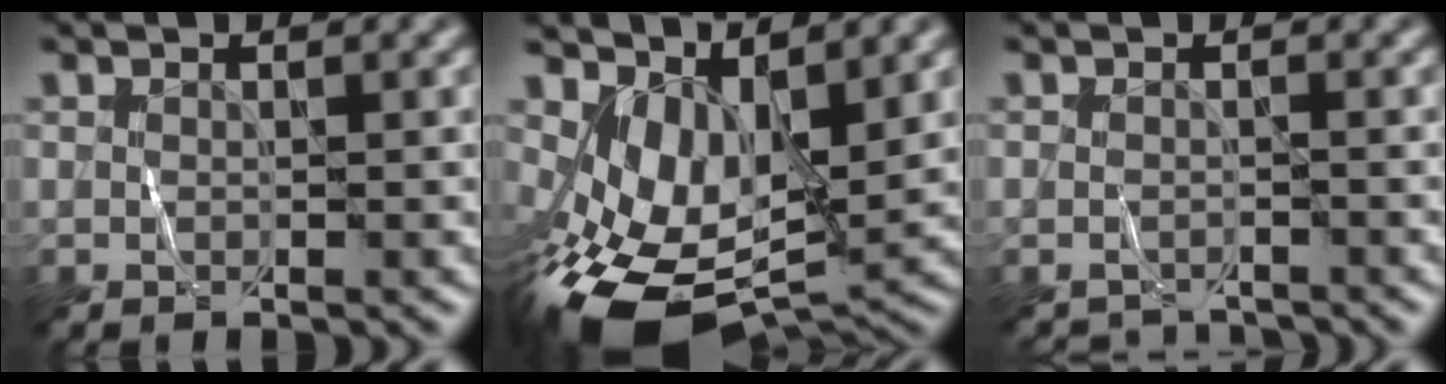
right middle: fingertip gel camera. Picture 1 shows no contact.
{"total": 10.0, "force": [-0.8, 6.0, 8.0], "torque": [-0.162, -0.028, -0.003]}
{"total": 2.1, "force": [-2.1, 0.1, 0.0], "torque": [-0.001, -0.009, -0.036]}